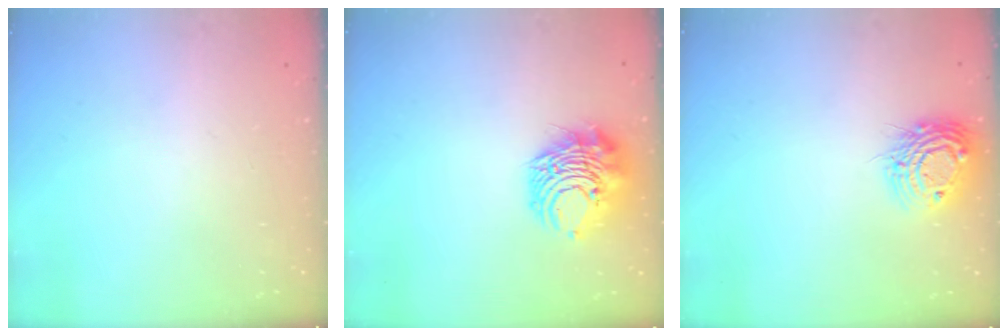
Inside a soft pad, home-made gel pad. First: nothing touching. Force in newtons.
{"total": 9.9, "press": 9.9, "slide": 1.0}
{"total": 12.5, "press": 12.5, "slide": 1.1}